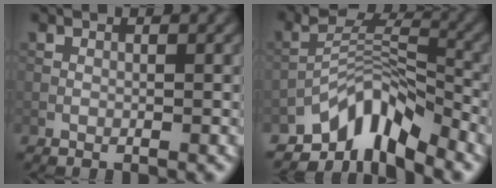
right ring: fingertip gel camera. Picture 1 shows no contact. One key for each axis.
{"total": 7.3, "fx": -5.3, "fy": 3.0, "fz": 4.0, "tx": -0.050, "ty": 0.005, "tz": -0.104}